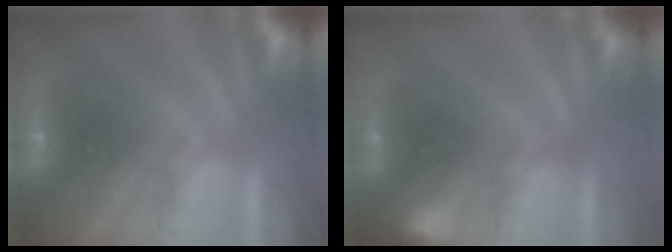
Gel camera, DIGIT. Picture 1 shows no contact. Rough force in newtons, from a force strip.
{"total": 3.0}